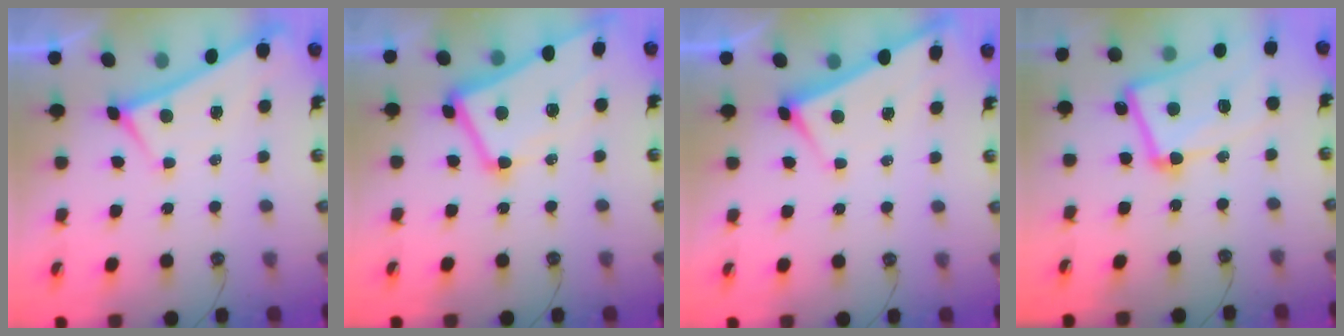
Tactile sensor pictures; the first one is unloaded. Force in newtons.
{"total": 6.1, "press": 6.0, "slide": 1.2}
{"total": 3.3, "press": 3.3, "slide": 0.0}
{"total": 17.1, "press": 17.0, "slide": 2.0}